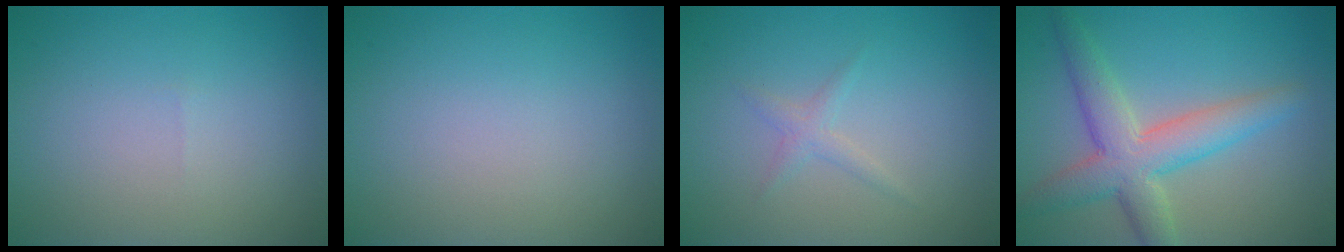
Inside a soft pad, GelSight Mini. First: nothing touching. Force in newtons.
{"total": 0.0}
{"total": 1.2, "press": 1.2, "slide": 0.0}
{"total": 5.6, "press": 5.6, "slide": 0.2}